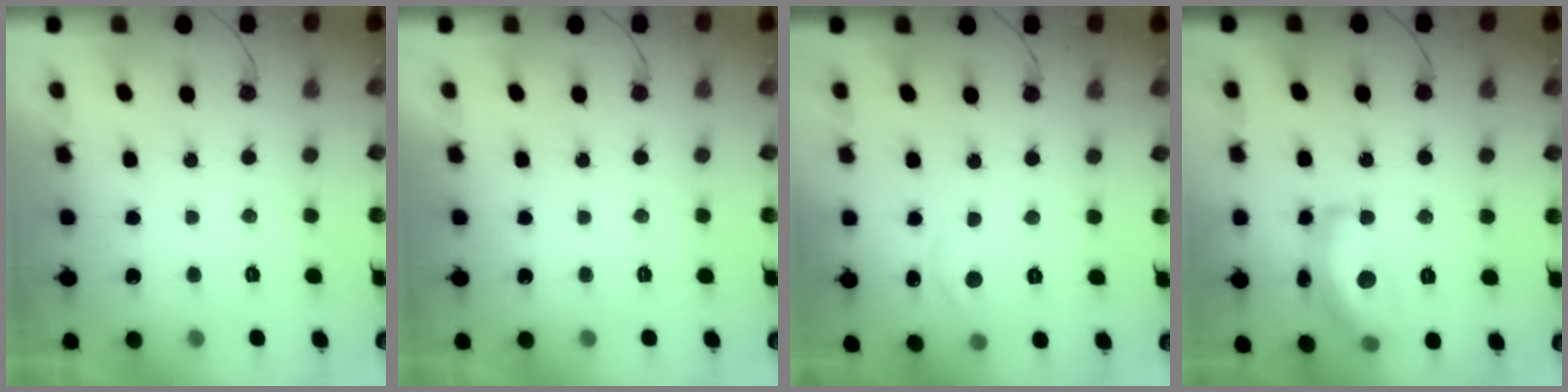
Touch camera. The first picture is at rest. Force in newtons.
{"total": 0.0}
{"total": 4.6, "press": 4.5, "slide": 0.7}
{"total": 16.1, "press": 16.1, "slide": 0.8}